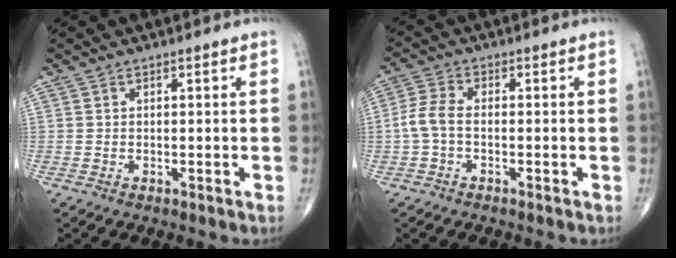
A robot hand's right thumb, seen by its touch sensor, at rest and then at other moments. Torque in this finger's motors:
{"motor_torque": [-0.18, 0.20, 0.48, -0.28, 0.18]}